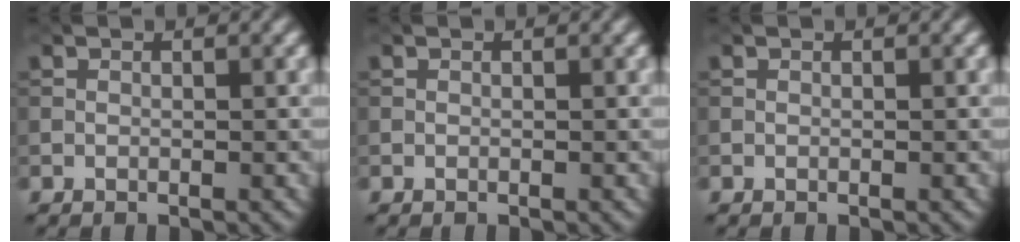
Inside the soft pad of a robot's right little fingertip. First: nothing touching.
{"total": 0.0}
{"total": 0.0}